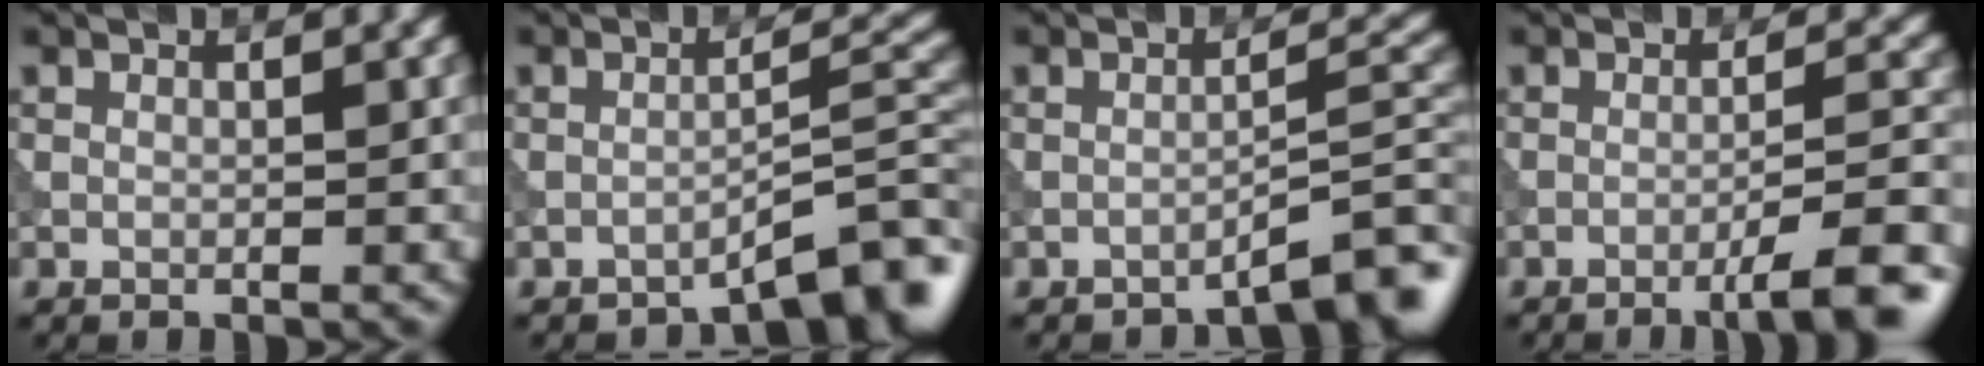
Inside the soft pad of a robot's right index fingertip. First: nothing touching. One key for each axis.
{"total": 4.9, "fx": -3.8, "fy": 0.7, "fz": 3.0, "tx": -0.032, "ty": 0.018, "tz": -0.058}
{"total": 4.1, "fx": -3.2, "fy": 0.5, "fz": 2.6, "tx": -0.029, "ty": 0.019, "tz": -0.050}
{"total": 6.5, "fx": -3.7, "fy": 1.1, "fz": 5.3, "tx": -0.068, "ty": 0.010, "tz": -0.056}